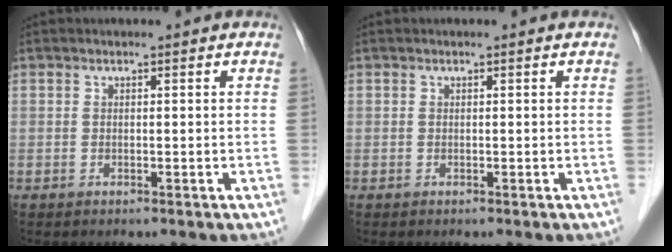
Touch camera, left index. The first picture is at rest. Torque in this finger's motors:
{"motor_torque": [0.04, -0.04, 0.00, 0.00]}